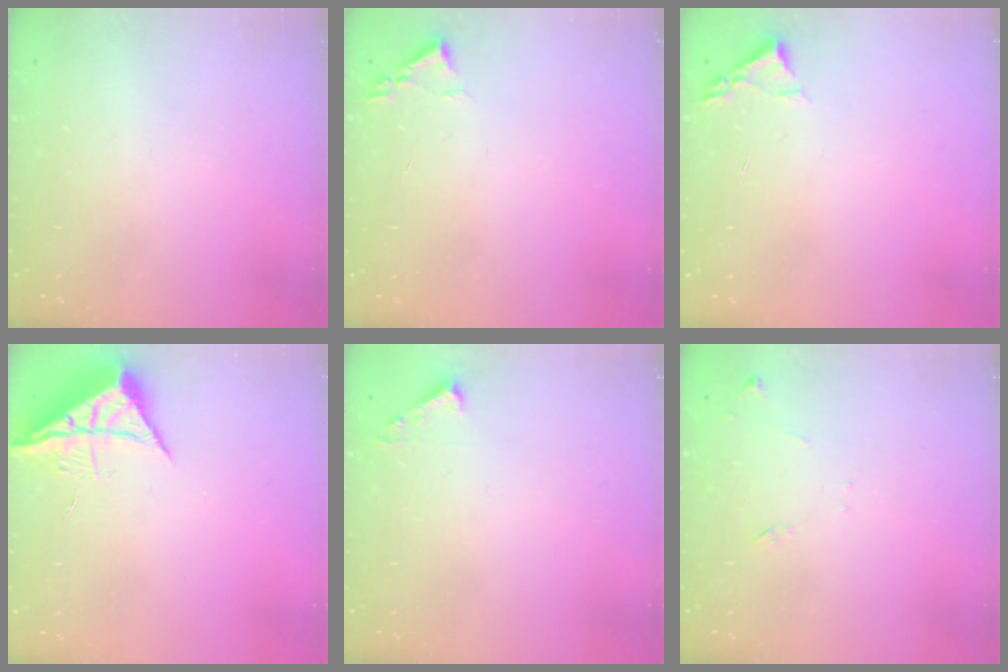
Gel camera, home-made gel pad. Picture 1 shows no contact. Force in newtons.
{"total": 1.8, "press": 1.8, "slide": 0.3}
{"total": 2.4, "press": 2.3, "slide": 0.3}
{"total": 7.7, "press": 7.7, "slide": 0.4}
{"total": 3.7, "press": 3.7, "slide": 0.5}
{"total": 6.7, "press": 6.7, "slide": 0.6}